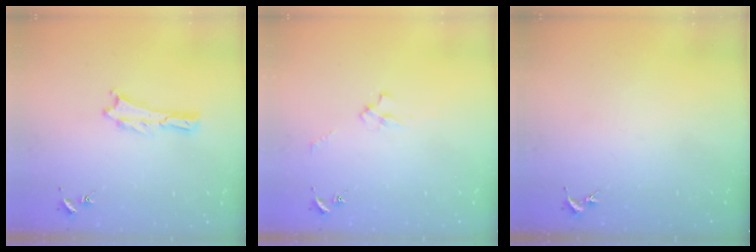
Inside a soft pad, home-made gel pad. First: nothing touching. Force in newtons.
{"total": 2.4, "press": 2.4, "slide": 0.4}
{"total": 0.0}